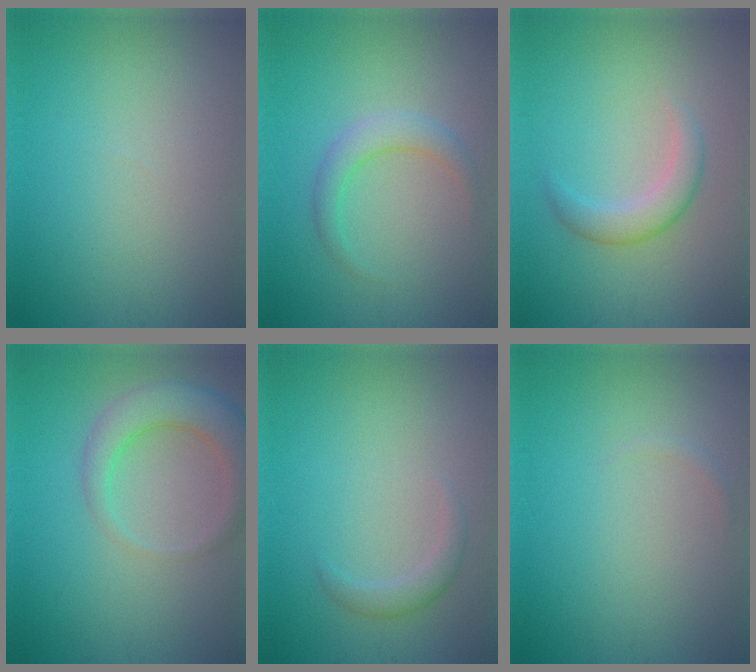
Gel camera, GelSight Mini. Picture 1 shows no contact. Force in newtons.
{"total": 2.4, "press": 2.4, "slide": 0.0}
{"total": 2.5, "press": 2.5, "slide": 0.1}
{"total": 5.0, "press": 4.9, "slide": 0.5}
{"total": 1.6, "press": 1.6, "slide": 0.1}
{"total": 0.5, "press": 0.5, "slide": 0.0}